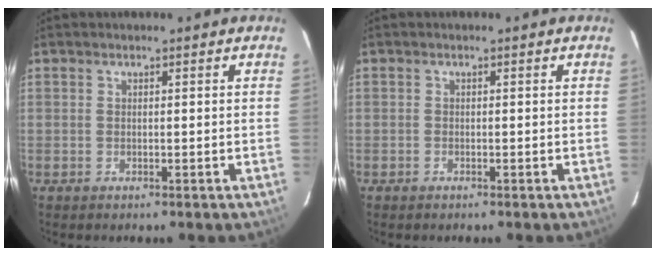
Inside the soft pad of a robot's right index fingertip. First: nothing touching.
{"total": 0.6, "force": [-0.5, 0.3, 0.1], "torque": [-0.002, 0.001, -0.010]}